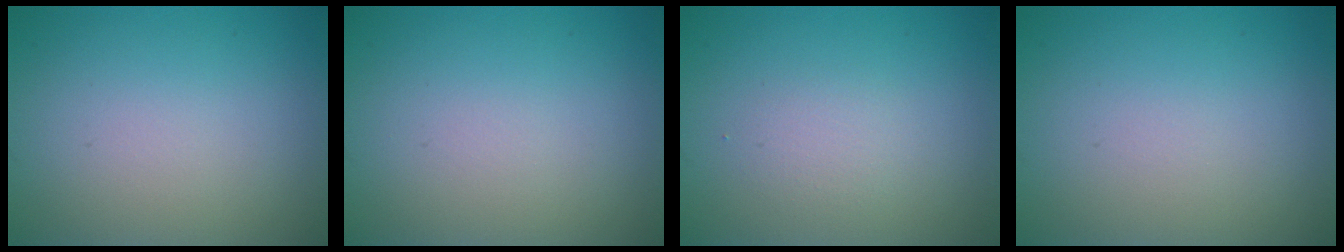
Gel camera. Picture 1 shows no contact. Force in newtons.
{"total": 0.0}
{"total": 1.3, "press": 1.3, "slide": 0.0}
{"total": 0.0}